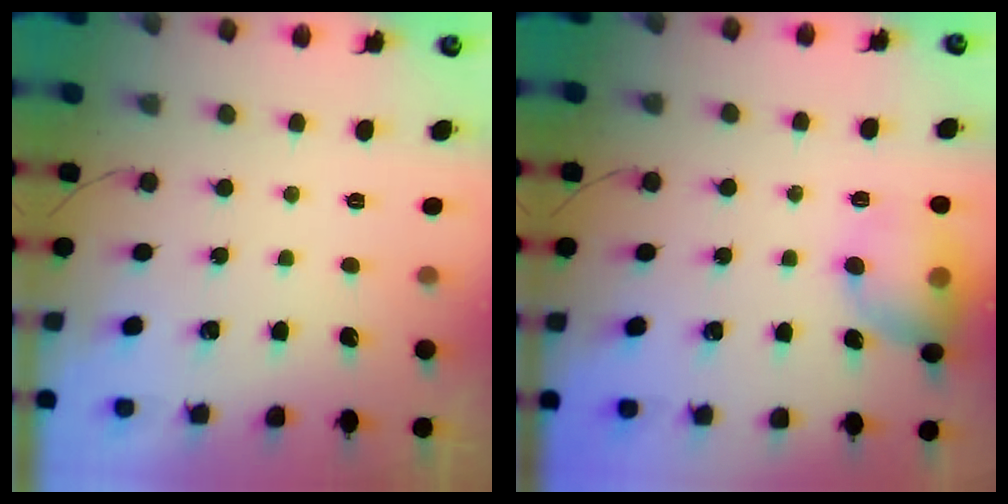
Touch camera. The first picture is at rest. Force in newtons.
{"total": 12.8, "press": 12.6, "slide": 2.1}